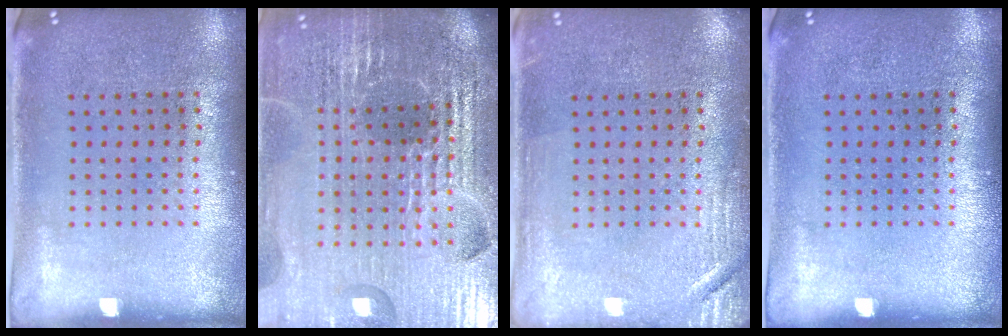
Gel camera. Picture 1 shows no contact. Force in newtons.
{"total": 6.3, "press": 5.6, "slide": 2.8}
{"total": 2.3, "press": 2.2, "slide": 0.4}
{"total": 0.0}